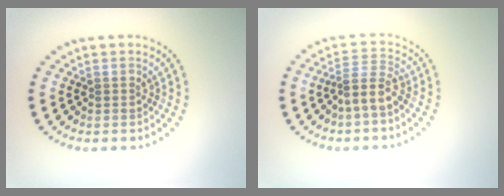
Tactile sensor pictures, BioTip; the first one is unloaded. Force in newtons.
{"total": 2.9, "press": 2.0, "slide": 2.0}